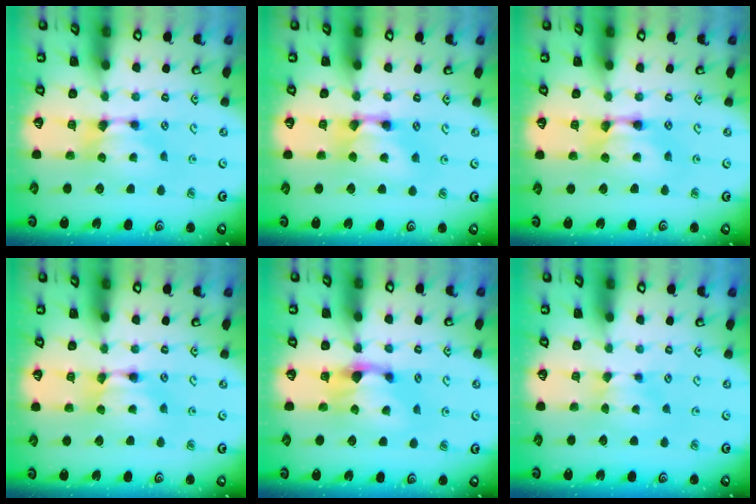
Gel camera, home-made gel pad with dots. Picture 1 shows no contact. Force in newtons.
{"total": 2.7, "press": 2.7, "slide": 0.2}
{"total": 2.5, "press": 2.5, "slide": 0.1}
{"total": 1.7, "press": 1.7, "slide": 0.1}
{"total": 1.7, "press": 0.9, "slide": 1.4}
{"total": 2.0, "press": 1.9, "slide": 0.7}